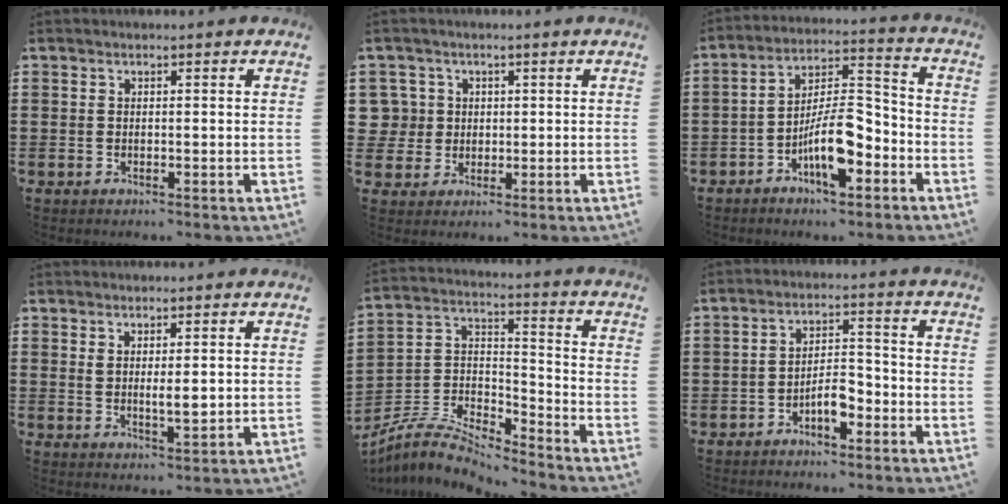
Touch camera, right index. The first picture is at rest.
{"total": 4.3, "force": [0.7, 4.2, 0.6], "torque": [-0.039, 0.011, 0.010]}
{"total": 10.3, "force": [-5.4, 3.8, 7.9], "torque": [-0.153, 0.008, -0.099]}
{"total": 3.3, "force": [0.8, 1.1, 3.0], "torque": [-0.043, -0.006, 0.010]}
{"total": 7.4, "force": [-6.9, 1.4, 2.2], "torque": [-0.054, 0.005, -0.140]}
{"total": 5.0, "force": [-2.7, 2.1, 3.7], "torque": [-0.070, 0.008, -0.052]}